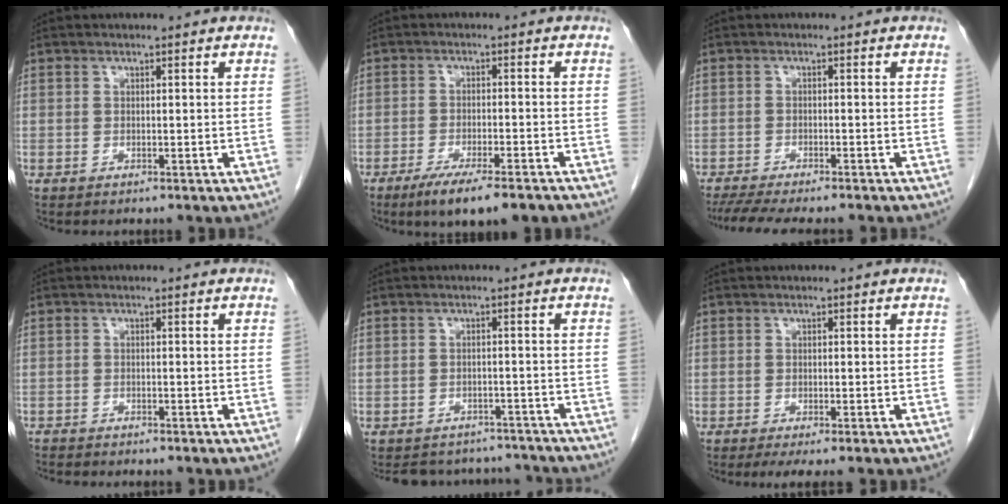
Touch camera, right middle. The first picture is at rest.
{"total": 9.6, "force": [-7.1, 1.7, 6.4], "torque": [-0.096, -0.015, -0.111]}
{"total": 10.1, "force": [-8.8, 1.3, 5.0], "torque": [-0.068, -0.012, -0.129]}
{"total": 2.2, "force": [-2.1, 0.2, 0.6], "torque": [-0.008, -0.005, -0.030]}
{"total": 7.4, "force": [-6.6, 3.2, -0.1], "torque": [0.013, 0.023, -0.074]}
{"total": 2.7, "force": [-1.8, 0.2, 1.9], "torque": [-0.028, -0.008, -0.029]}